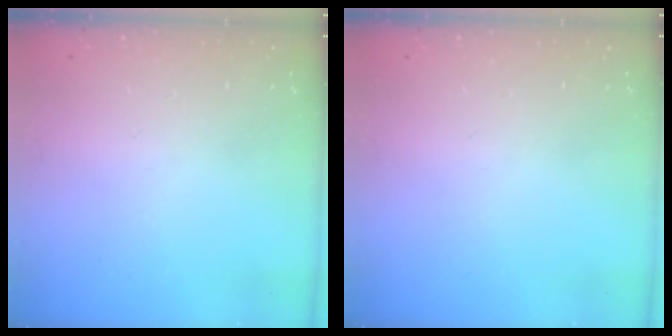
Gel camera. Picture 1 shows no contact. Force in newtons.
{"total": 0.0}